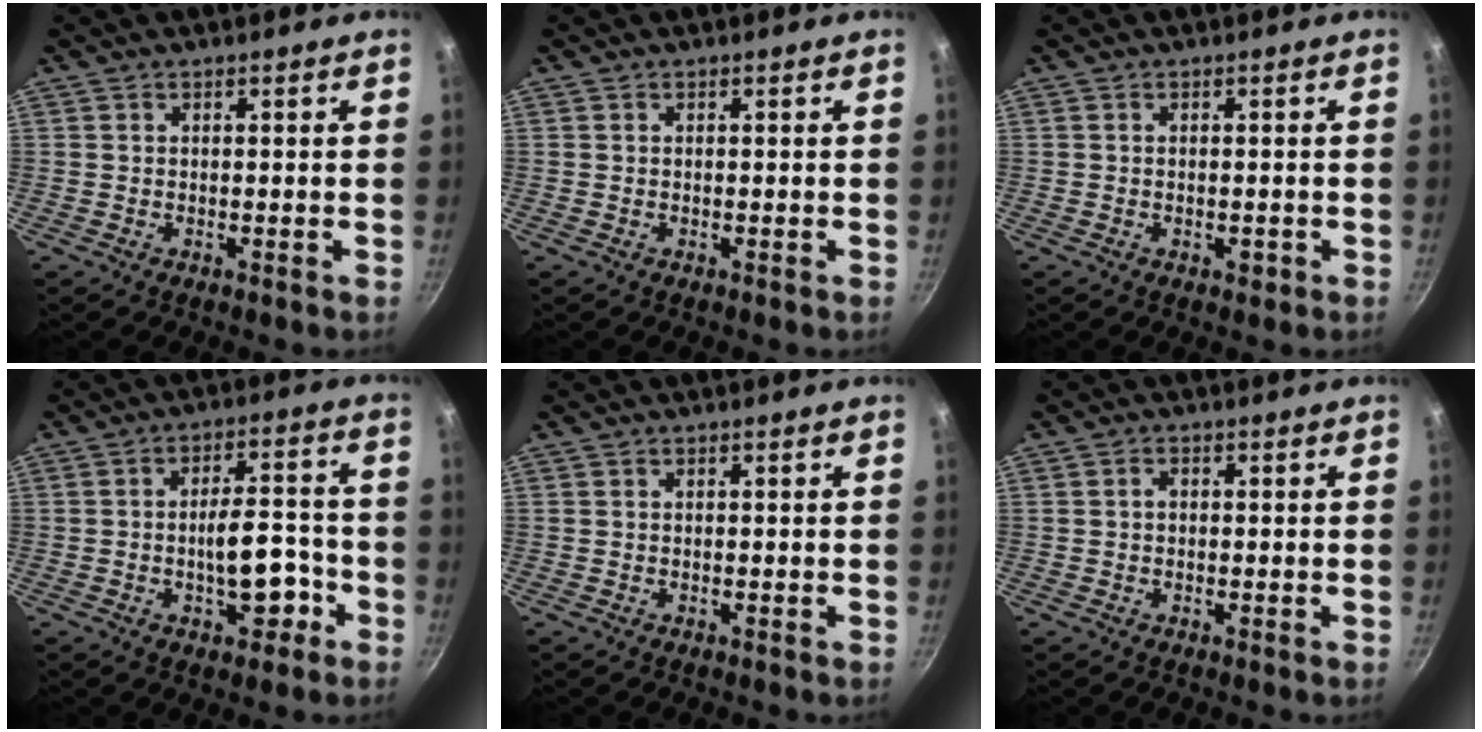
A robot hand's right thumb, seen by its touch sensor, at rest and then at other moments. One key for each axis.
{"total": 0.0}
{"total": 1.3, "fx": -0.5, "fy": 0.8, "fz": 1.0, "tx": -0.013, "ty": 0.002, "tz": -0.006}
{"total": 9.3, "fx": -3.3, "fy": 4.4, "fz": 7.5, "tx": -0.079, "ty": 0.037, "tz": -0.044}
{"total": 0.0}
{"total": 1.3, "fx": 0.0, "fy": 1.0, "fz": 0.8, "tx": -0.013, "ty": 0.007, "tz": -0.001}